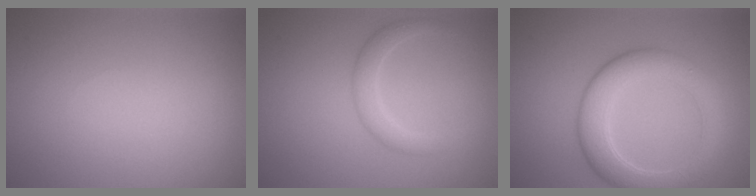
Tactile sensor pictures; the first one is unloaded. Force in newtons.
{"total": 2.0, "press": 2.0, "slide": 0.1}
{"total": 5.5, "press": 5.4, "slide": 0.3}